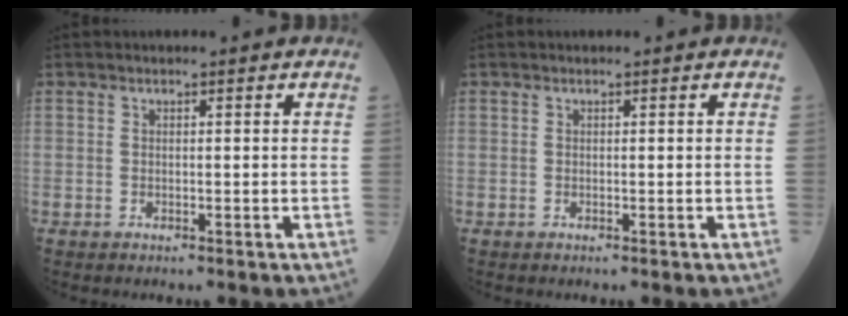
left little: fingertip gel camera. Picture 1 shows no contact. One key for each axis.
{"total": 0.0}